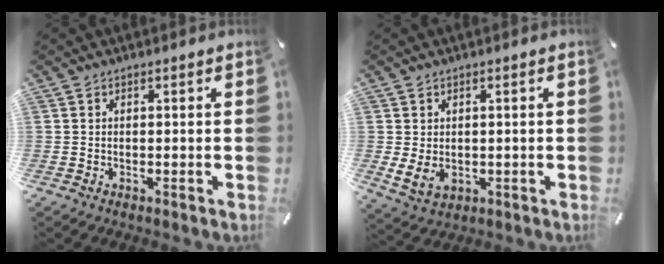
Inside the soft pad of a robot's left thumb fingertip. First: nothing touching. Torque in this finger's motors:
{"motor_torque": [-0.39, 0.37, 0.35, -0.28, 0.05]}